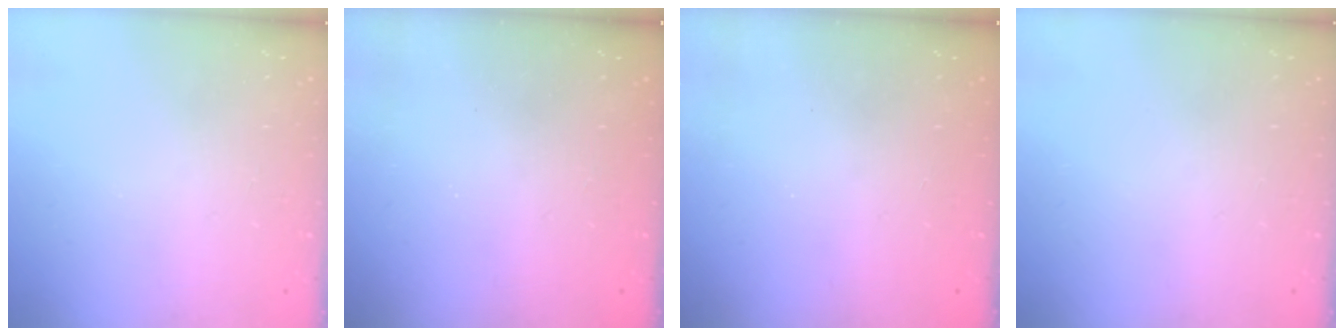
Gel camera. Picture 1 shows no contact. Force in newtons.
{"total": 2.2, "press": 2.1, "slide": 0.7}
{"total": 2.3, "press": 2.2, "slide": 0.8}
{"total": 0.0}